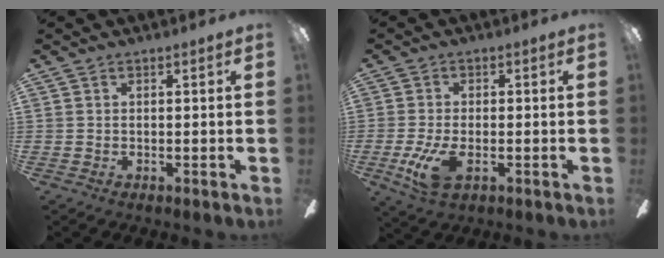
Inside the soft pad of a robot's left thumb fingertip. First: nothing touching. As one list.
[{"total": 8.8, "force": [-2.6, 4.3, 7.3], "torque": [-0.156, -0.003, -0.044]}]